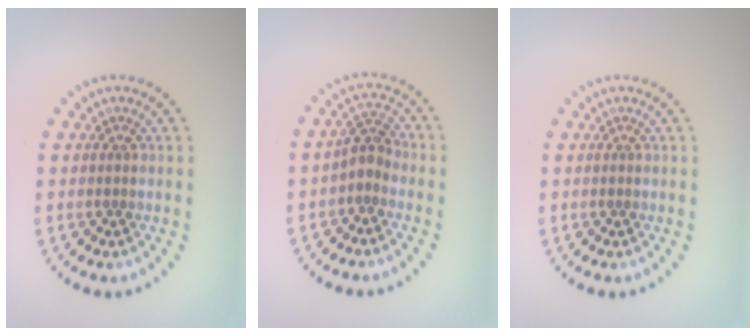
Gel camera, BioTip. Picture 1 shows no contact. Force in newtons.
{"total": 2.1, "press": 1.8, "slide": 1.2}
{"total": 0.0}